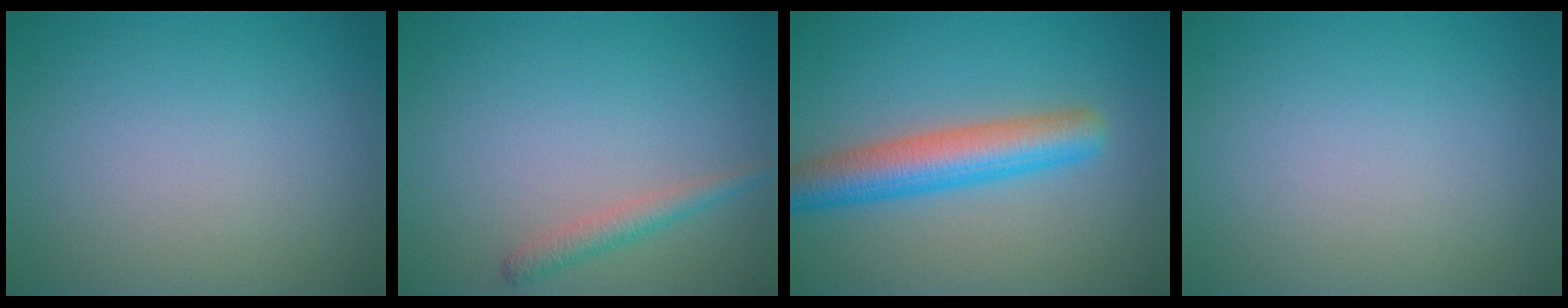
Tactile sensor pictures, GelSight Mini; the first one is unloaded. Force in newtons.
{"total": 1.7, "press": 1.7, "slide": 0.1}
{"total": 5.6, "press": 5.6, "slide": 0.1}
{"total": 0.0}